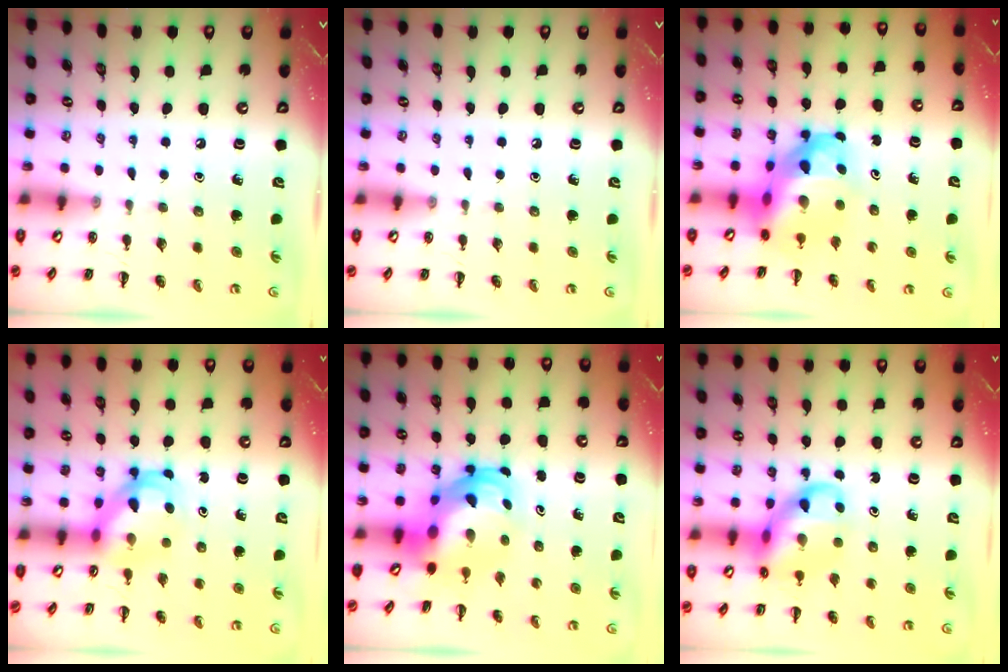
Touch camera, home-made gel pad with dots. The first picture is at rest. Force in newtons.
{"total": 0.0}
{"total": 12.5, "press": 12.0, "slide": 3.4}
{"total": 4.9, "press": 4.7, "slide": 1.2}
{"total": 7.4, "press": 7.0, "slide": 2.2}
{"total": 11.5, "press": 11.1, "slide": 2.8}